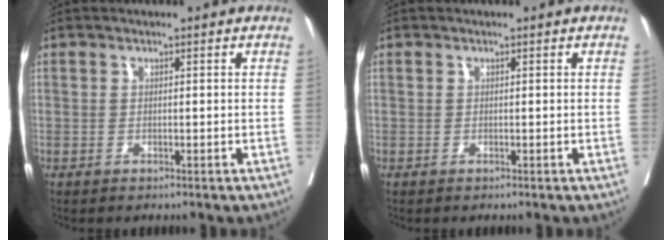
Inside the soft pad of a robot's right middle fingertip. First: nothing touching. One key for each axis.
{"total": 0.0}